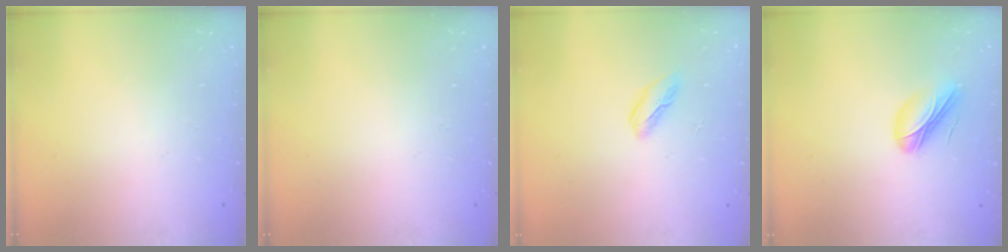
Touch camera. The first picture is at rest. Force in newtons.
{"total": 0.0}
{"total": 3.7, "press": 3.7, "slide": 0.3}
{"total": 9.5, "press": 9.2, "slide": 2.5}